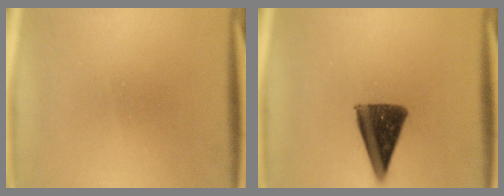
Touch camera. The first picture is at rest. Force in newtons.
{"total": 10.9}